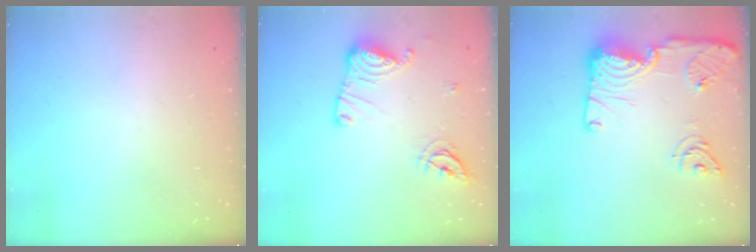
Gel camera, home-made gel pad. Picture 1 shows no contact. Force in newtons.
{"total": 12.8, "press": 12.8, "slide": 0.5}
{"total": 18.1, "press": 18.0, "slide": 2.0}